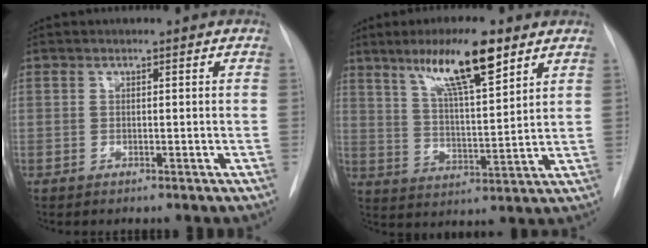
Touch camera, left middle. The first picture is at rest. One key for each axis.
{"total": 12.0, "fx": 7.4, "fy": 1.4, "fz": 9.3, "tx": -0.164, "ty": 0.003, "tz": 0.129}